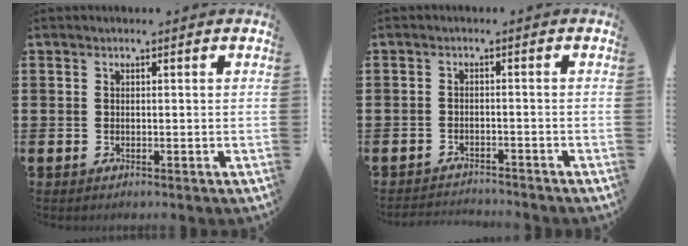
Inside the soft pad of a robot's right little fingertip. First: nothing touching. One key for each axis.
{"total": 2.0, "fx": -2.0, "fy": 0.0, "fz": -0.1, "tx": -0.003, "ty": 0.002, "tz": -0.044}